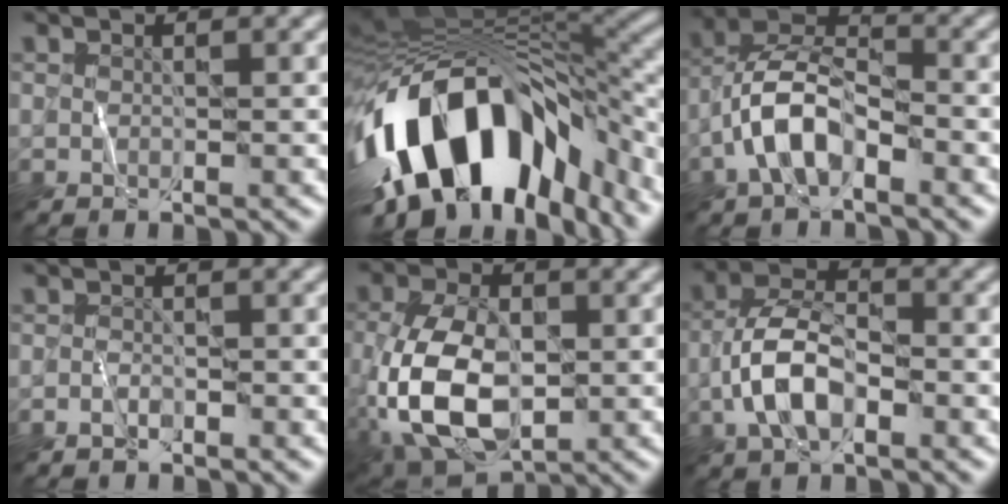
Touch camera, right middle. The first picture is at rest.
{"total": 17.0, "force": [-6.7, 9.3, 12.6], "torque": [-0.224, -0.021, -0.093]}
{"total": 6.0, "force": [-2.8, 2.9, 4.4], "torque": [-0.083, 0.014, -0.059]}
{"total": 0.9, "force": [-0.8, 0.3, 0.3], "torque": [-0.005, 0.004, -0.018]}
{"total": 10.6, "force": [-2.5, 6.1, 8.3], "torque": [-0.185, -0.011, -0.055]}
{"total": 5.7, "force": [-2.0, 2.9, 4.5], "torque": [-0.087, 0.010, -0.046]}